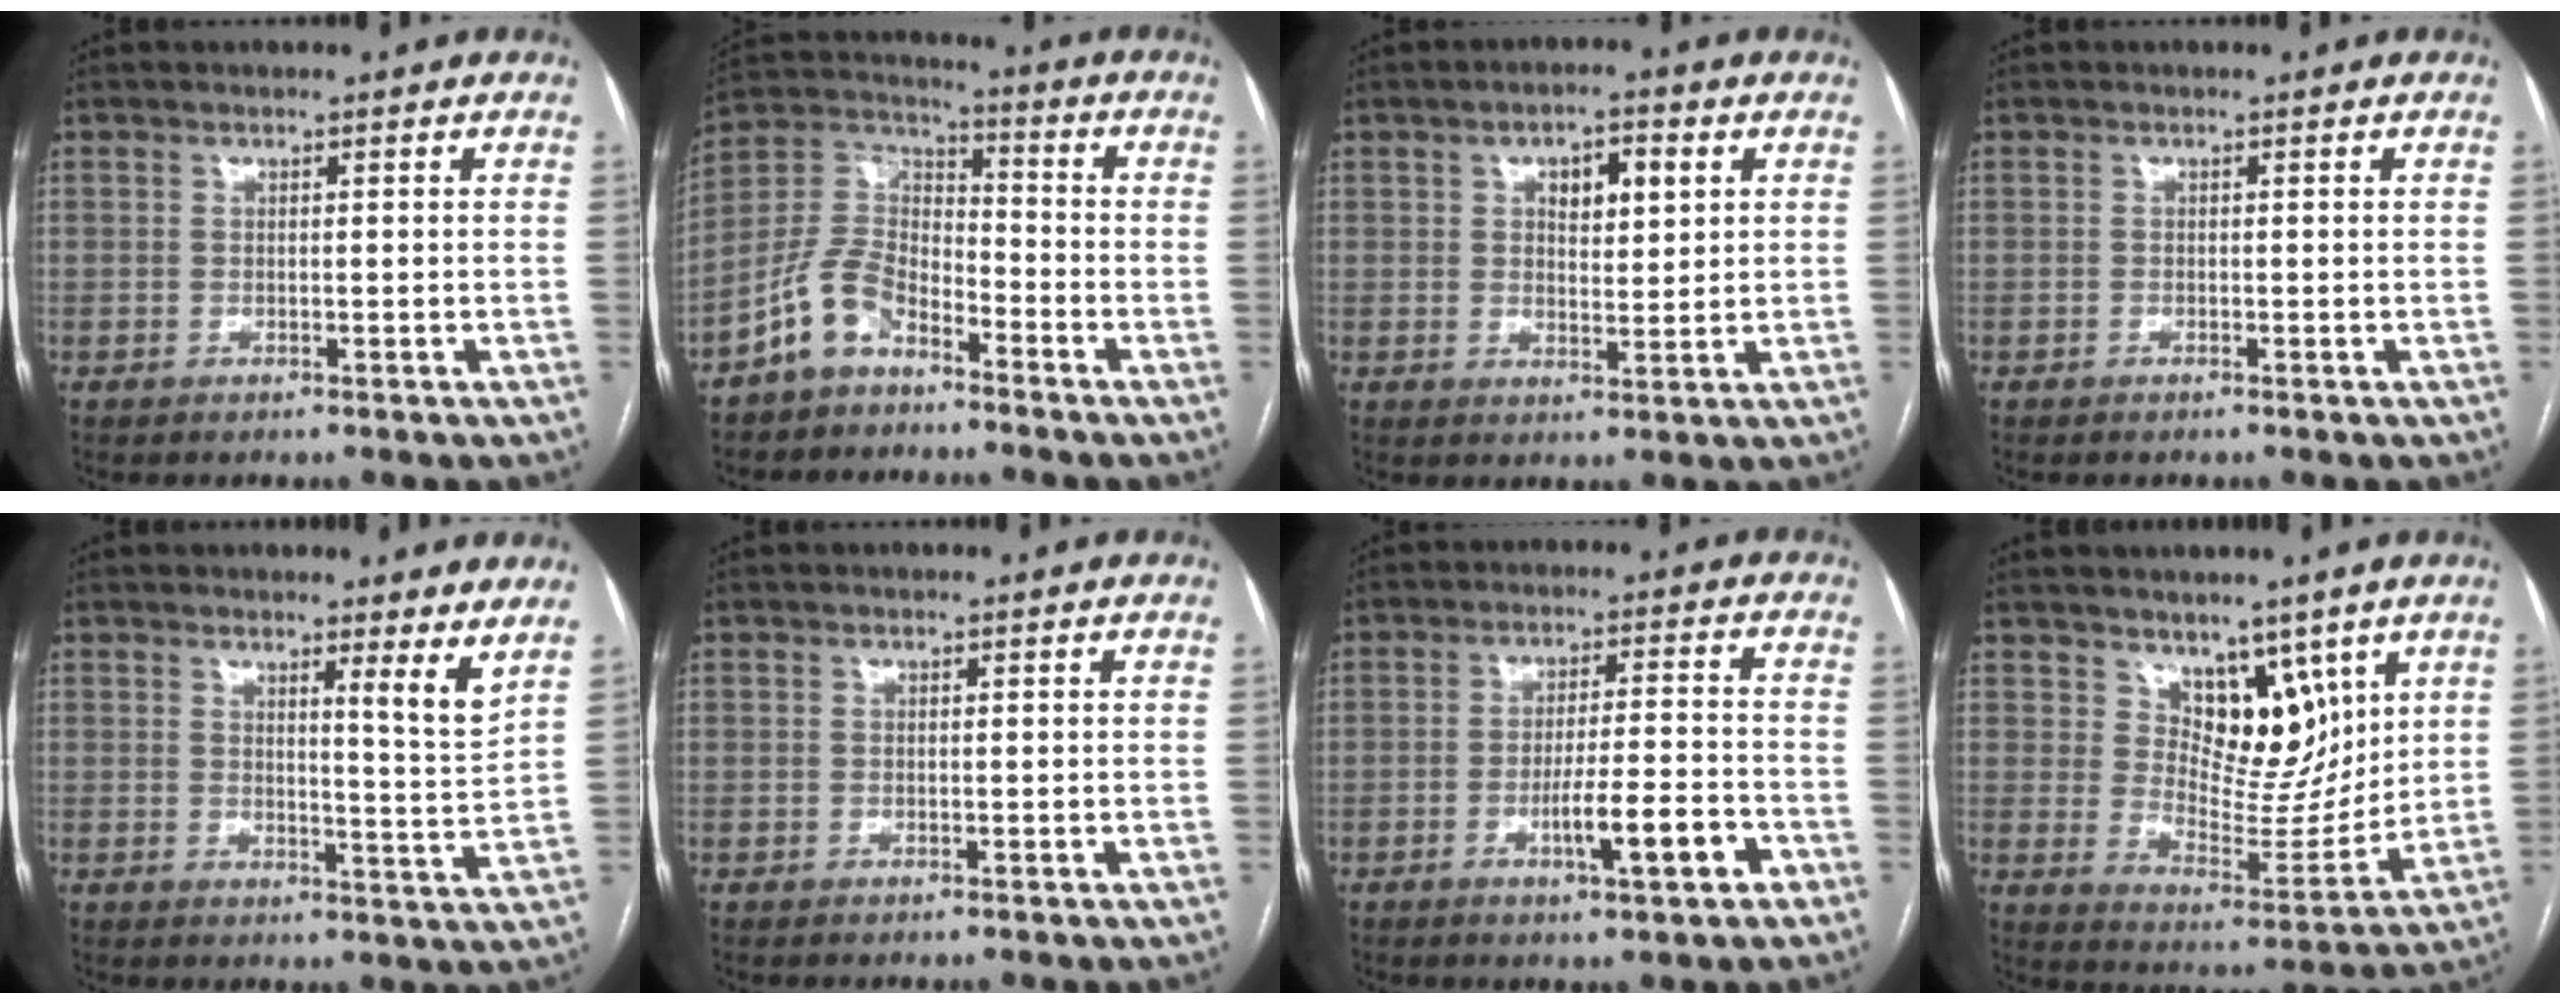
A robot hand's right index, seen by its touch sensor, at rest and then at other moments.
{"total": 9.0, "force": [-6.1, 4.7, 4.7], "torque": [-0.105, 0.026, -0.127]}
{"total": 5.4, "force": [2.0, 2.4, 4.5], "torque": [-0.069, 0.011, 0.033]}
{"total": 0.0}
{"total": 4.4, "force": [3.1, -0.8, 3.0], "torque": [-0.041, -0.032, 0.037]}
{"total": 0.0}
{"total": 8.1, "force": [-3.6, 0.8, 7.2], "torque": [-0.117, 0.001, -0.052]}
{"total": 9.3, "force": [5.8, 5.4, 5.0], "torque": [-0.068, -0.006, 0.107]}